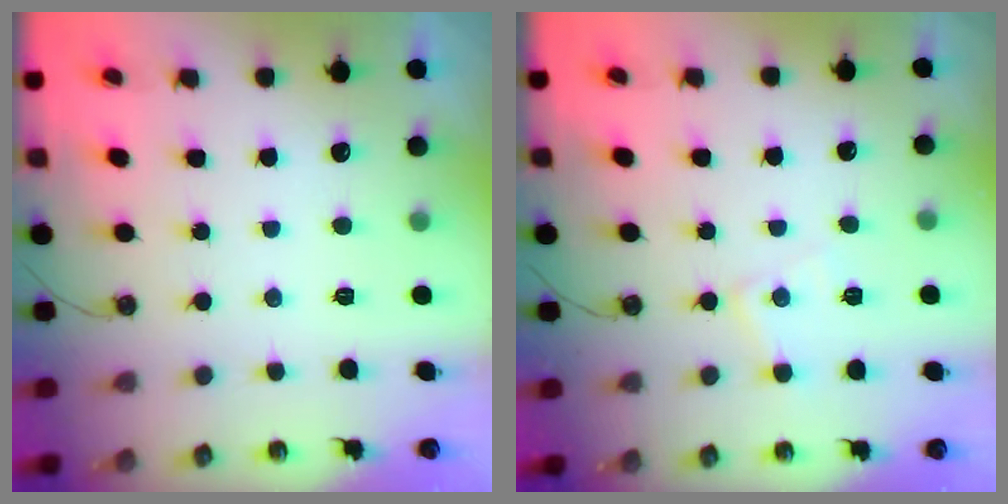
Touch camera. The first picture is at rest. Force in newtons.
{"total": 6.6, "press": 6.6, "slide": 0.4}